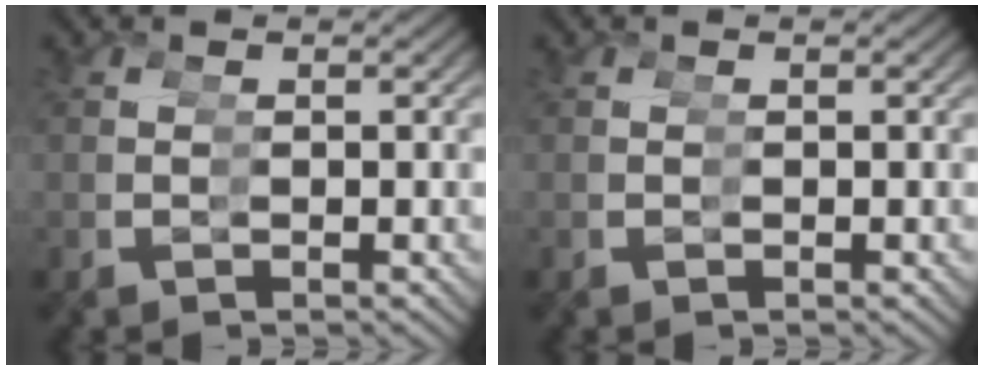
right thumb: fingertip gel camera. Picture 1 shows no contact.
{"total": 0.0}